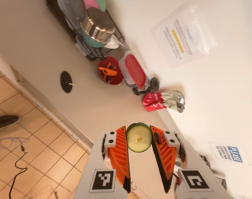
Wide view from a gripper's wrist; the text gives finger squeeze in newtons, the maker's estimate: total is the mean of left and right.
{"total": 6.6, "left": 6.1, "right": 7.1}